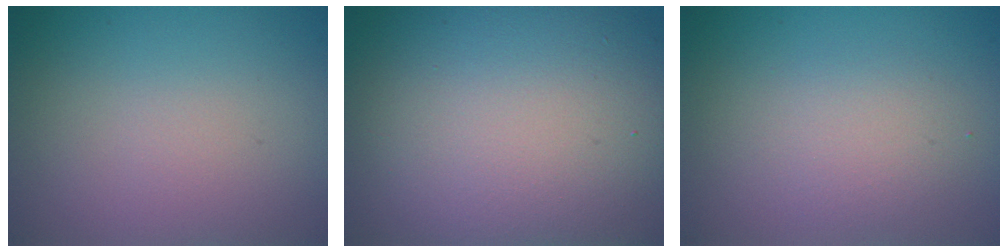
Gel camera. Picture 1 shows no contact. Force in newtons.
{"total": 14.9, "press": 14.8, "slide": 0.9}
{"total": 2.2, "press": 2.2, "slide": 0.1}